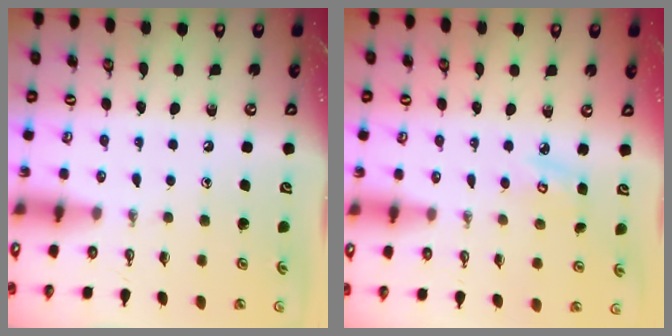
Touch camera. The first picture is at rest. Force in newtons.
{"total": 4.7, "press": 4.7, "slide": 0.3}